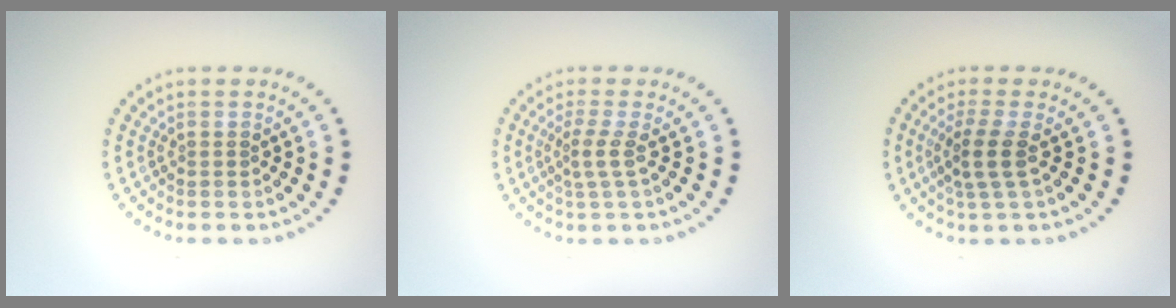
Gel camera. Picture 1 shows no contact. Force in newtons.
{"total": 1.8, "press": 1.2, "slide": 1.3}
{"total": 2.7, "press": 2.1, "slide": 1.7}